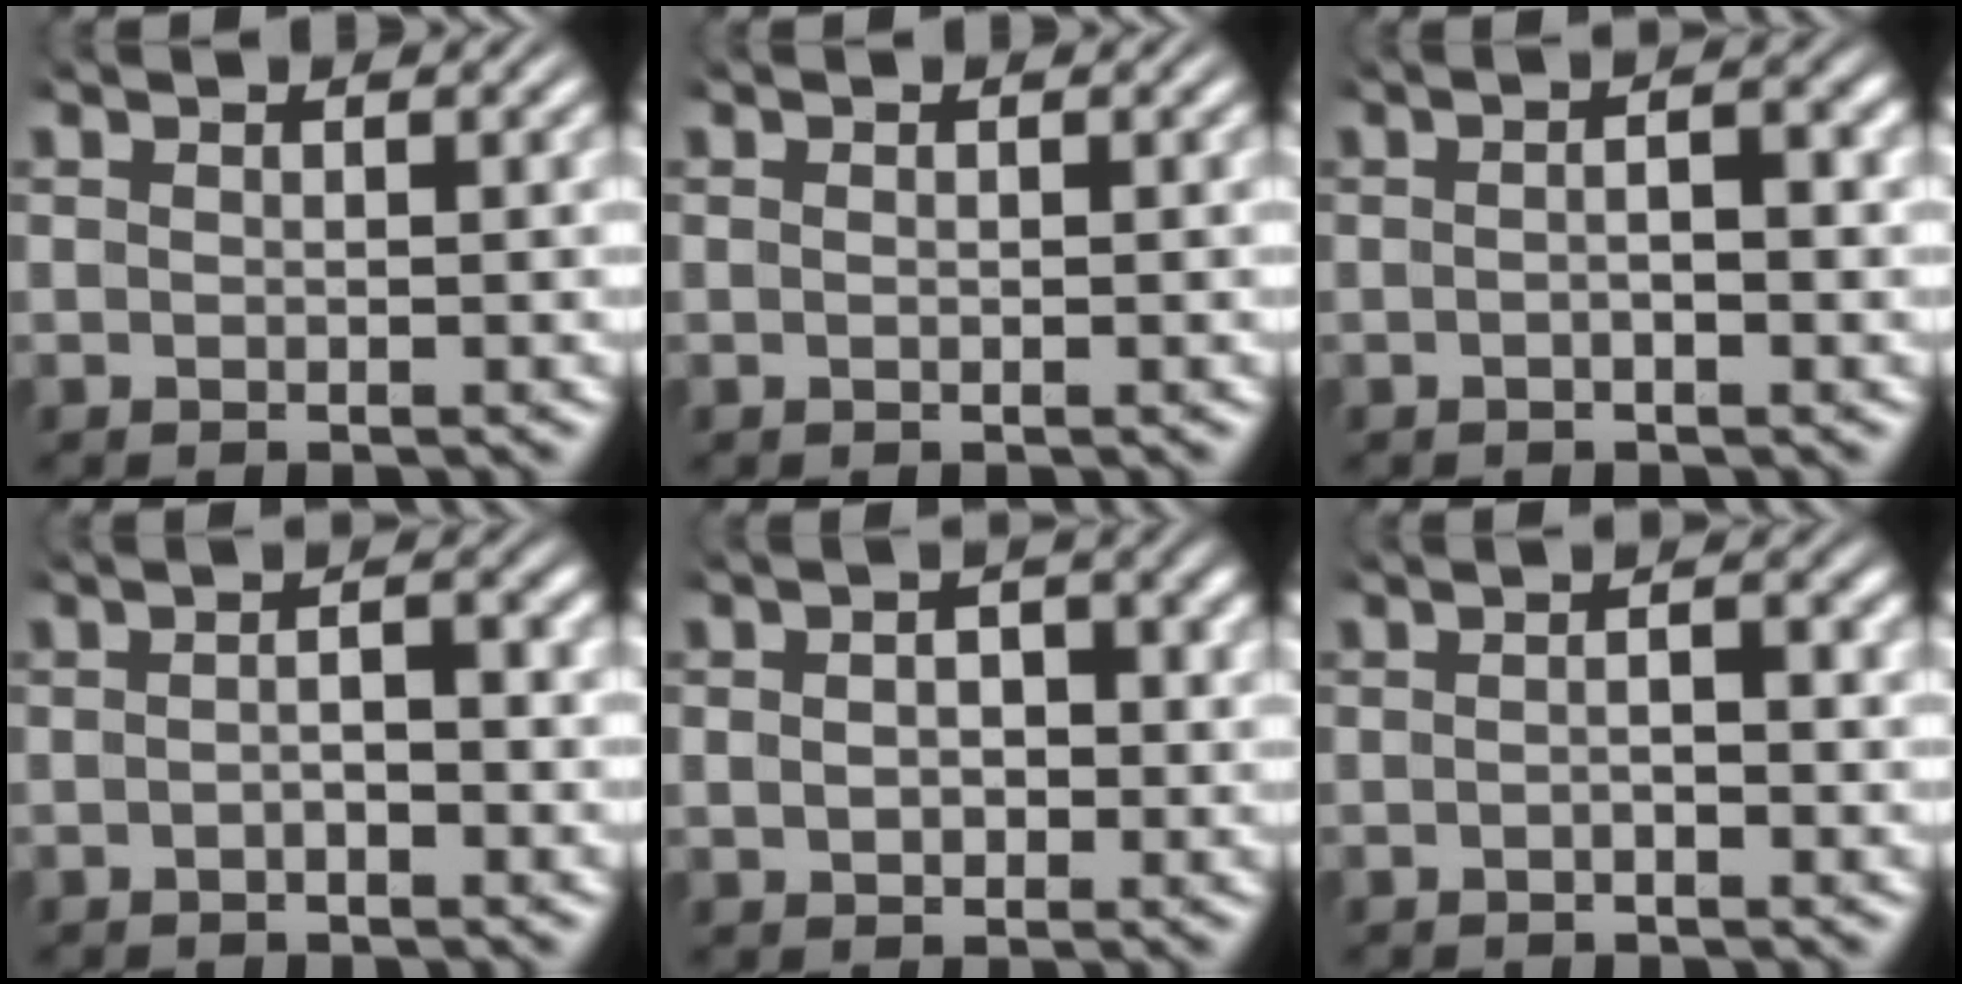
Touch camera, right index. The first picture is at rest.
{"total": 0.0}
{"total": 2.3, "force": [-0.3, 0.7, 2.2], "torque": [-0.026, 0.009, -0.013]}
{"total": 2.2, "force": [-0.6, 0.7, 2.0], "torque": [-0.022, 0.005, -0.015]}
{"total": 2.7, "force": [0.0, 1.9, 1.9], "torque": [-0.027, -0.003, 0.003]}
{"total": 1.8, "force": [-0.3, 0.6, 1.6], "torque": [-0.018, 0.007, -0.013]}